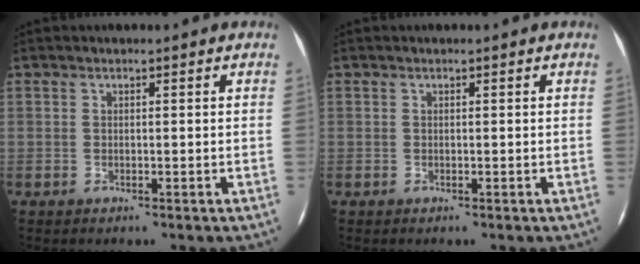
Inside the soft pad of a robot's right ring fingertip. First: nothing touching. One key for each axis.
{"total": 0.0}